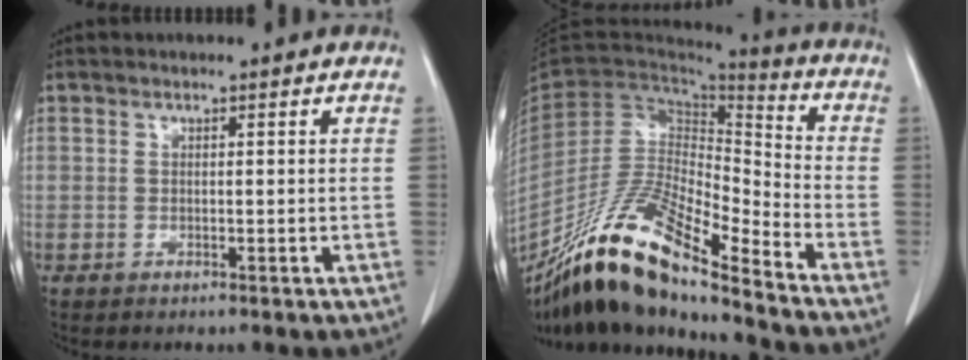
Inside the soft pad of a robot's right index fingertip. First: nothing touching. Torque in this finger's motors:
{"motor_torque": [0.05, -0.03, -0.29, -0.21]}